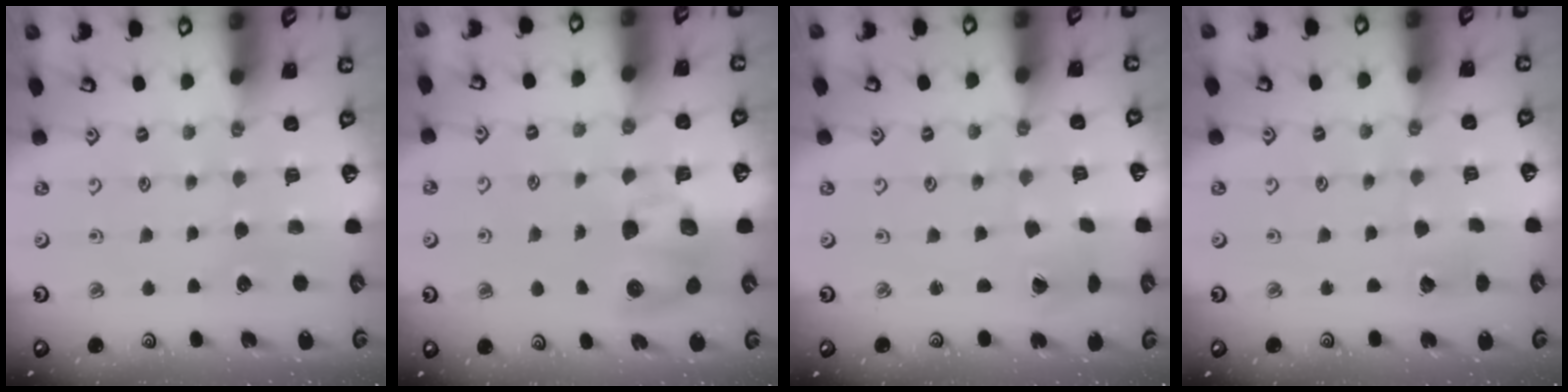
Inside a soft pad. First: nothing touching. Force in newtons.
{"total": 8.7, "press": 8.6, "slide": 1.0}
{"total": 1.4, "press": 1.4, "slide": 0.3}
{"total": 2.4, "press": 2.3, "slide": 0.3}